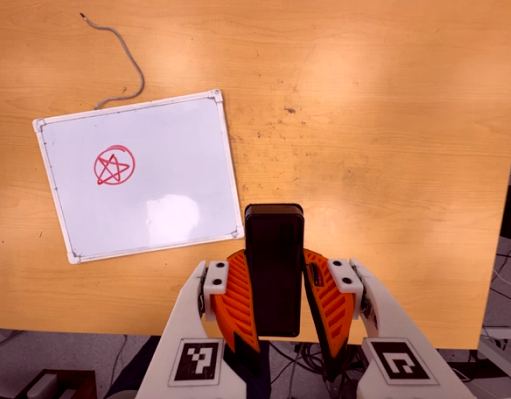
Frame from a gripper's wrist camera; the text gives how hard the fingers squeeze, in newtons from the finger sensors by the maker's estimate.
{"total": 9.2, "left": 7.7, "right": 10.6}